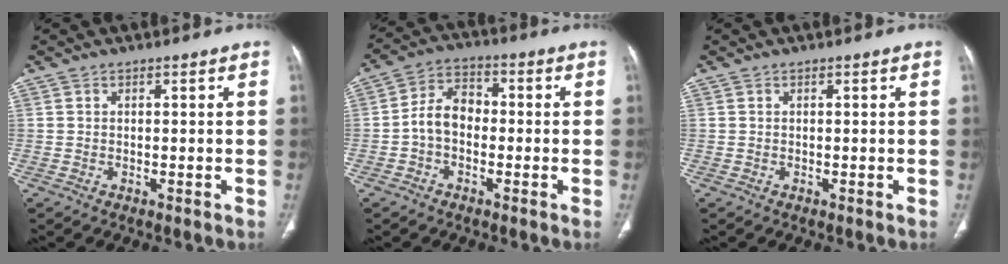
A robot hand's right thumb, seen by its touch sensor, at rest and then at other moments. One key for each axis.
{"total": 7.1, "fx": -1.3, "fy": 5.0, "fz": 4.8, "tx": -0.073, "ty": 0.028, "tz": -0.036}
{"total": 0.0}